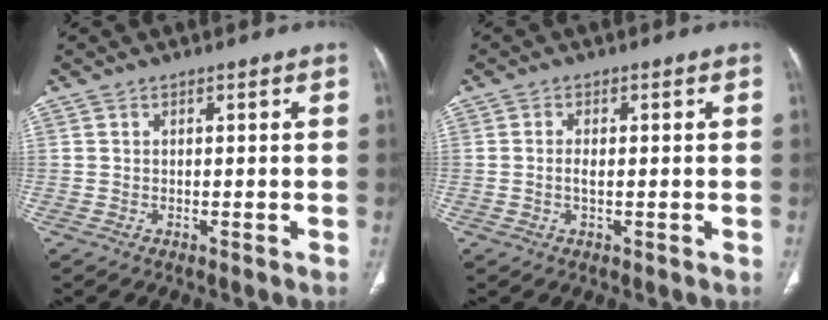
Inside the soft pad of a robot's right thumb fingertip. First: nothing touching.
{"total": 1.9, "force": [-0.2, 0.9, 1.7], "torque": [-0.039, 0.001, -0.005]}